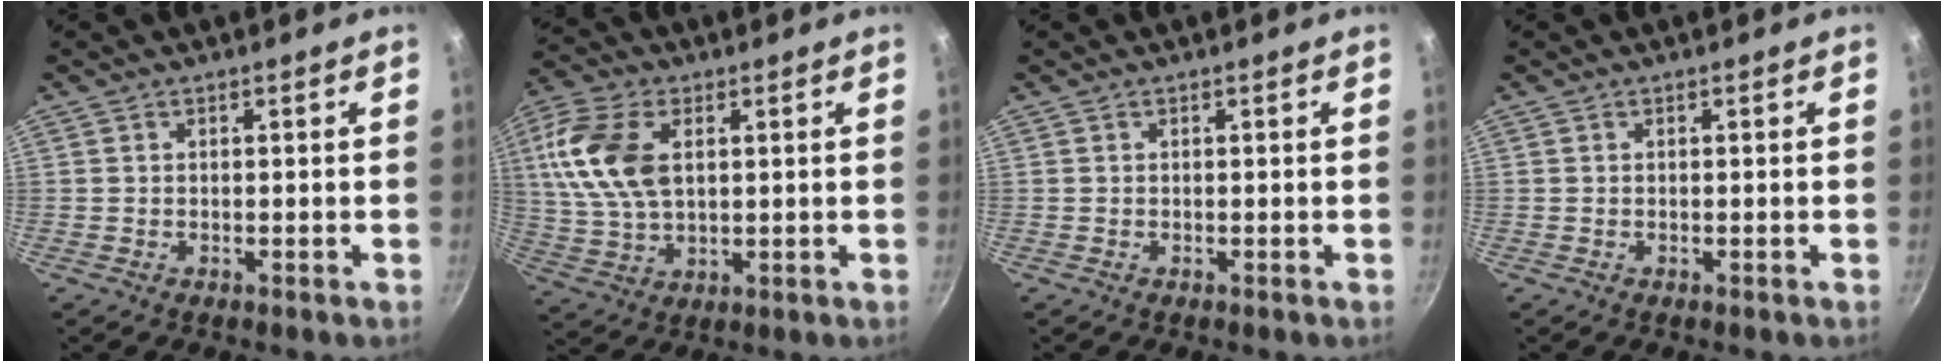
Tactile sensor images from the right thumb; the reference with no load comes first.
{"total": 14.4, "force": [3.4, 8.8, 11.0], "torque": [-0.210, -0.003, 0.063]}
{"total": 0.0}
{"total": 0.0}